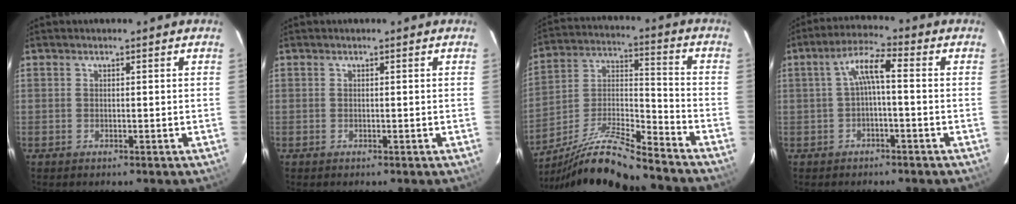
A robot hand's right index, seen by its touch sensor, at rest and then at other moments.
{"total": 0.0}
{"total": 16.0, "force": [-13.8, 1.2, 8.1], "torque": [-0.157, 0.000, -0.246]}
{"total": 5.1, "force": [-0.5, 0.9, 5.0], "torque": [-0.106, 0.016, -0.008]}